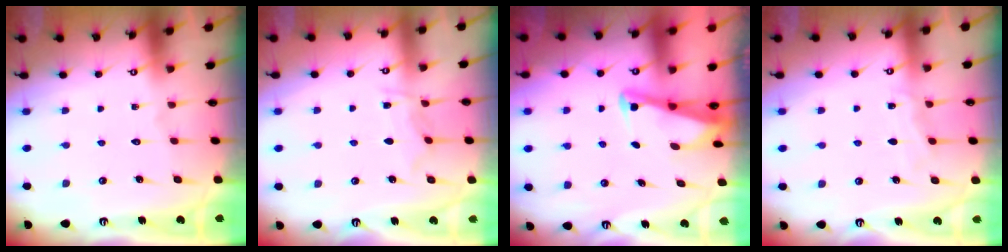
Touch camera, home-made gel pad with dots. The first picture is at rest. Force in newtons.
{"total": 5.4, "press": 5.4, "slide": 0.7}
{"total": 2.7, "press": 2.7, "slide": 0.3}
{"total": 4.0, "press": 3.9, "slide": 0.5}